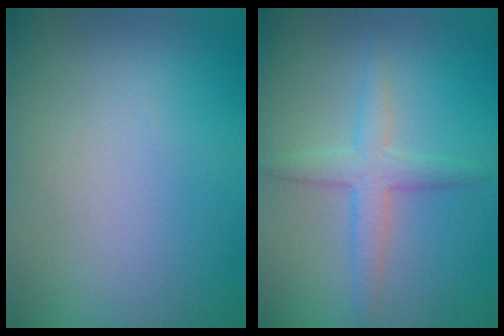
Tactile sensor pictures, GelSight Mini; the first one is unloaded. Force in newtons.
{"total": 2.8, "press": 2.8, "slide": 0.0}